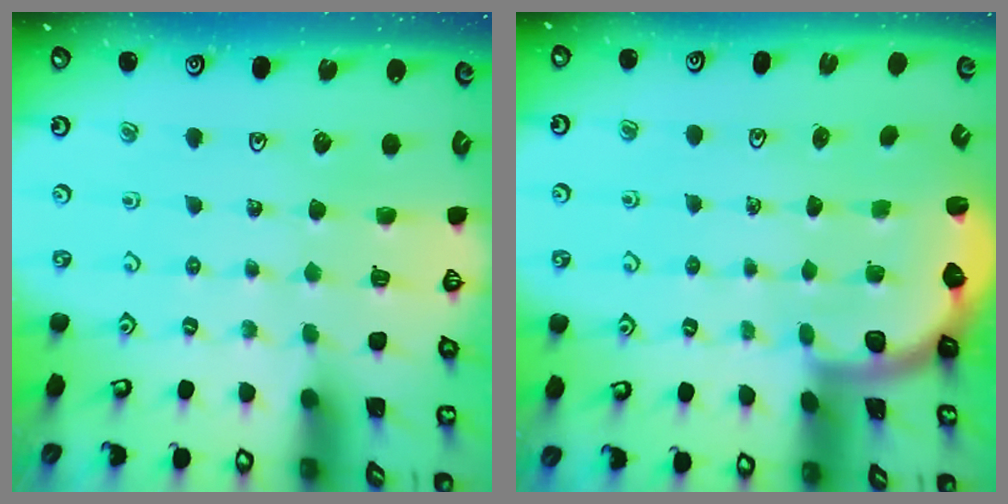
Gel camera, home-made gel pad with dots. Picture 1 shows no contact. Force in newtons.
{"total": 2.1, "press": 1.9, "slide": 0.8}